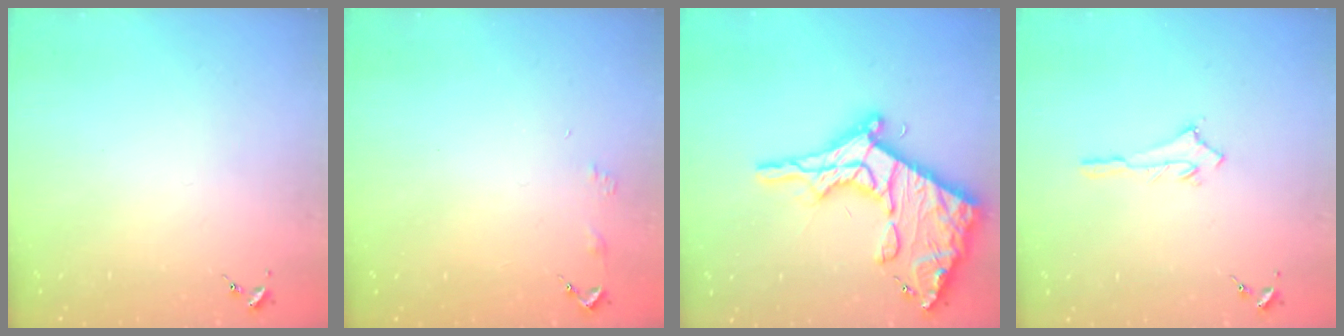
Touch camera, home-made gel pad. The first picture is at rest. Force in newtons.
{"total": 3.2, "press": 3.2, "slide": 0.3}
{"total": 27.1, "press": 27.0, "slide": 2.1}
{"total": 2.5, "press": 2.5, "slide": 0.2}